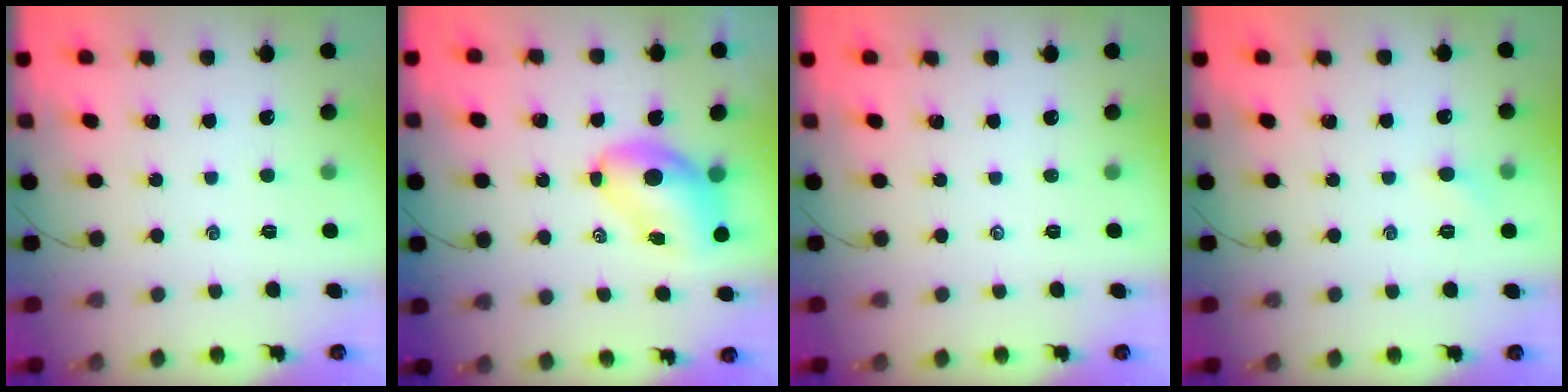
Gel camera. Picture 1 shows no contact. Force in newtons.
{"total": 8.3, "press": 7.8, "slide": 2.6}
{"total": 0.0}
{"total": 3.7, "press": 3.6, "slide": 1.2}